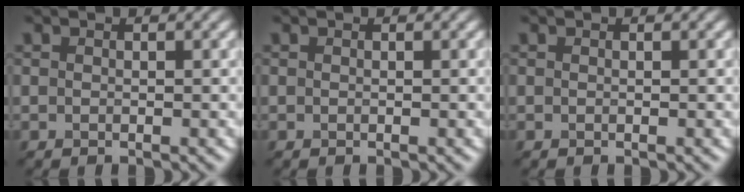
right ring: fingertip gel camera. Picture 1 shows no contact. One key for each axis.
{"total": 0.0}
{"total": 0.0}